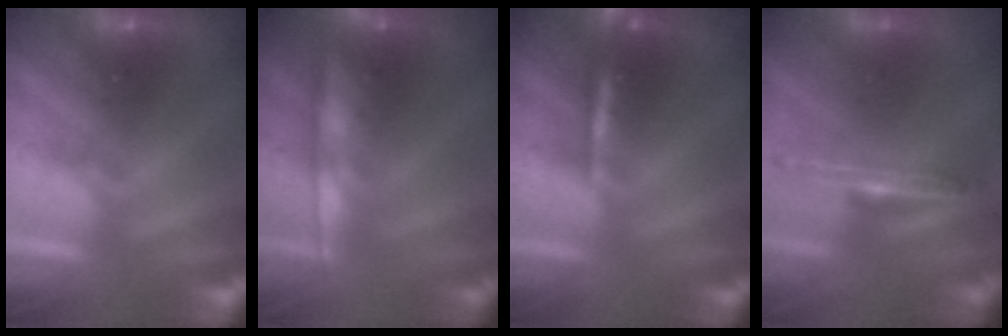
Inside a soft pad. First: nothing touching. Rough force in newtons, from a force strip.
{"total": 6.9}
{"total": 2.4}
{"total": 1.5}